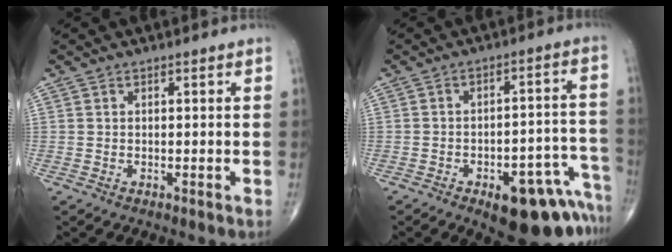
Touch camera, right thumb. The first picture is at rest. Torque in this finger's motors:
{"motor_torque": [2.29, 1.08, 0.83, -1.09, 0.26]}